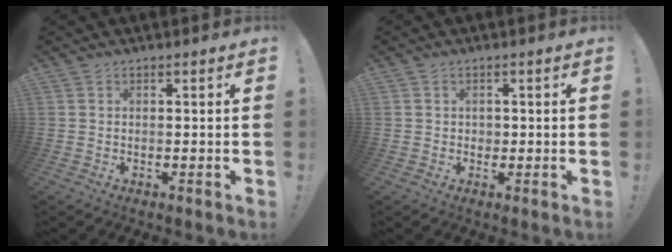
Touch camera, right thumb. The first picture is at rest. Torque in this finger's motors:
{"motor_torque": [0.27, -0.42, 0.32, -0.23, 0.00]}